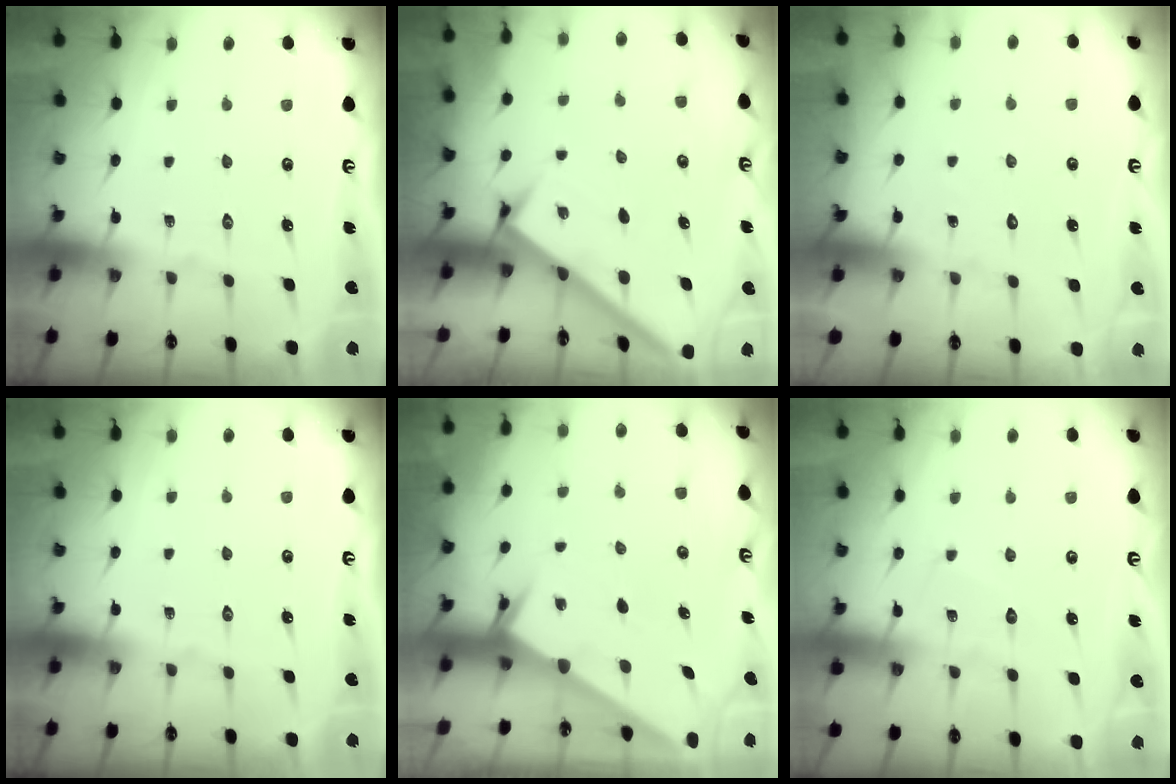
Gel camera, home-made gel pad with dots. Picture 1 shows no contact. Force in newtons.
{"total": 2.6, "press": 2.6, "slide": 0.3}
{"total": 5.7, "press": 5.7, "slide": 0.5}
{"total": 0.0}
{"total": 2.5, "press": 2.5, "slide": 0.2}
{"total": 4.5, "press": 4.5, "slide": 0.5}